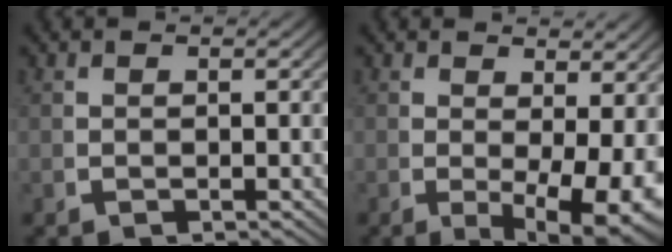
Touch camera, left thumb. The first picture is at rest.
{"total": 6.6, "force": [-0.3, 3.5, 5.6], "torque": [-0.083, -0.027, 0.006]}